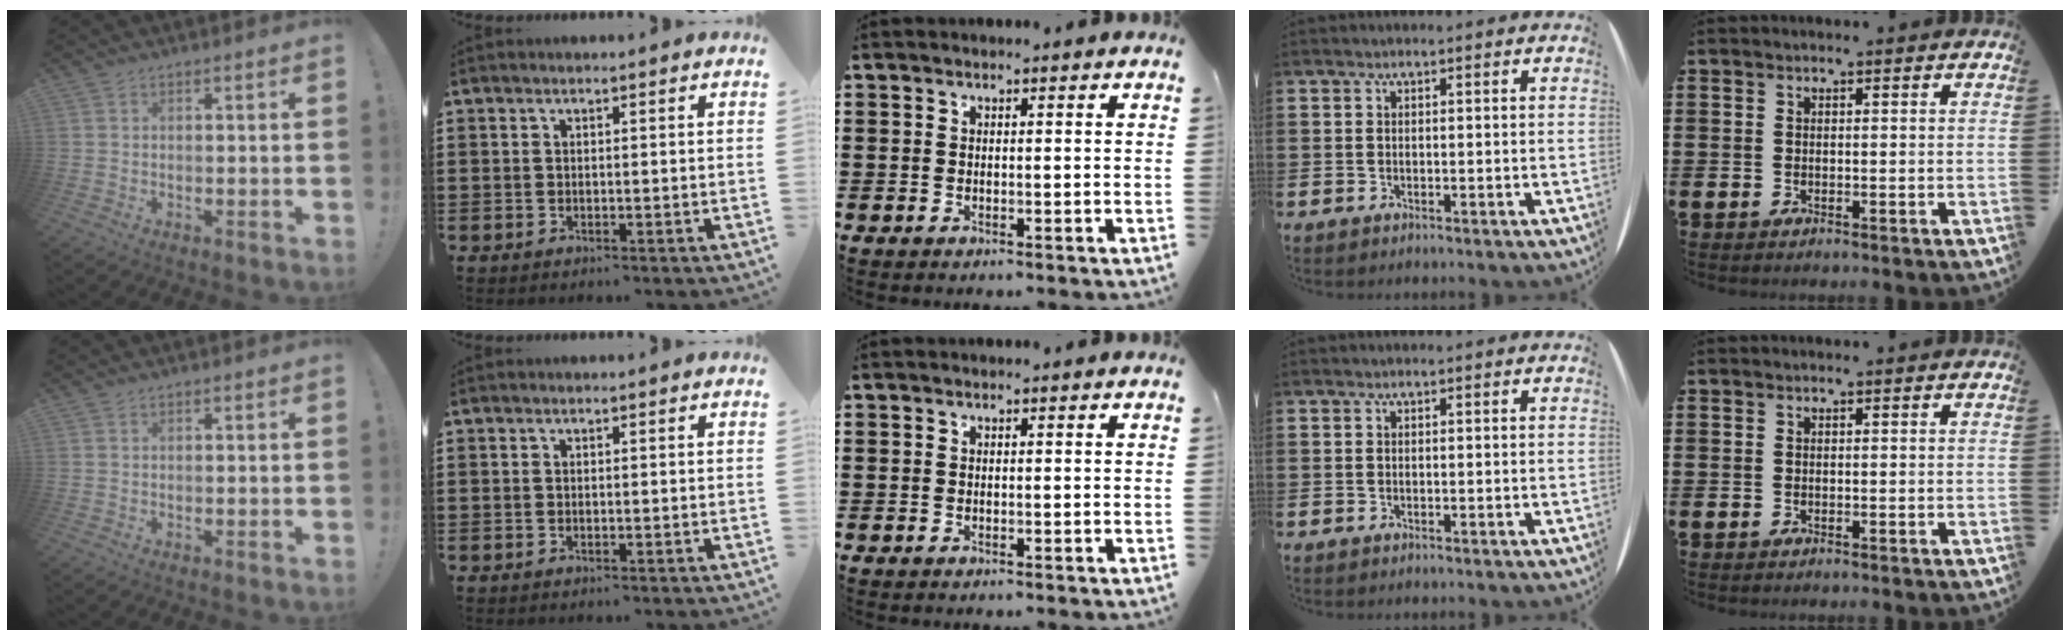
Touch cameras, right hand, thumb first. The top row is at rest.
{}